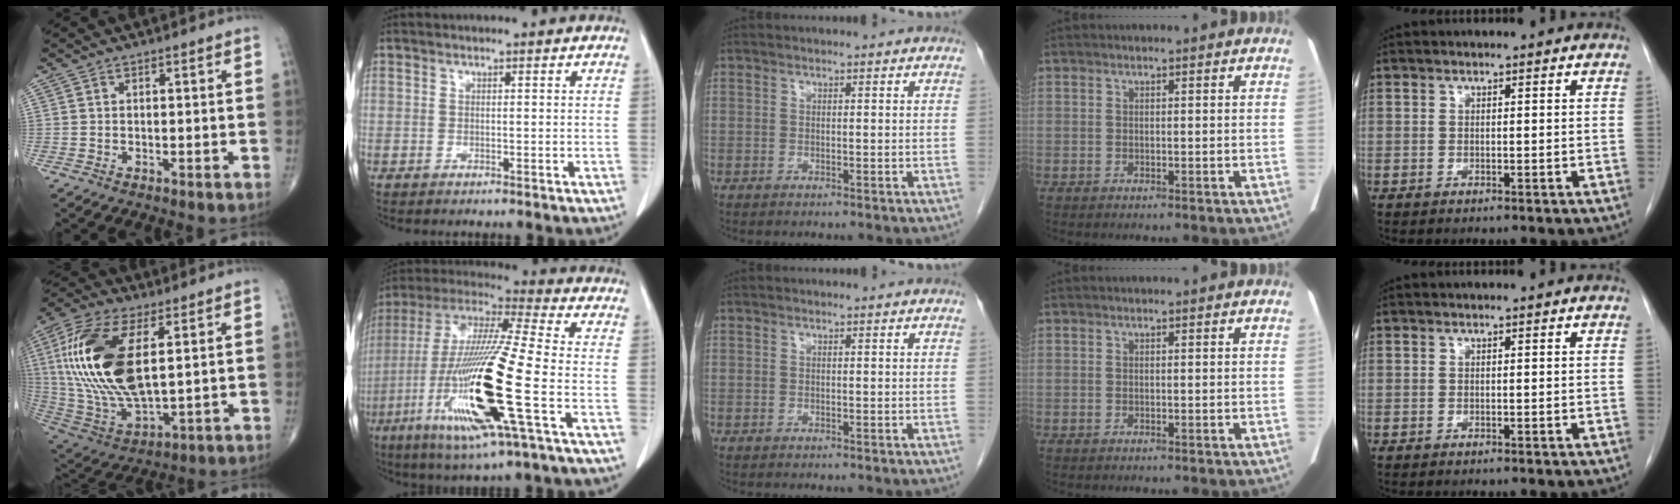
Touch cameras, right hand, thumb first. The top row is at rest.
{"thumb": {"total": 23.5, "force": [4.5, 11.0, 20.3], "torque": [-0.428, -0.021, 0.086]}, "index": {"total": 21.8, "force": [-6.2, 0.8, 20.8], "torque": [-0.446, -0.032, -0.122]}}